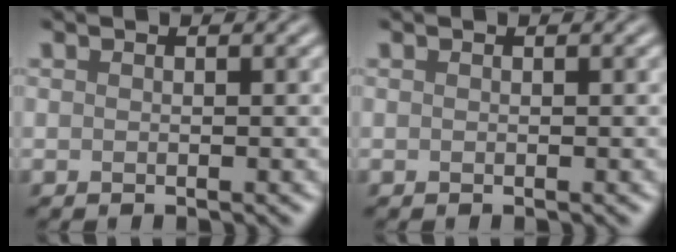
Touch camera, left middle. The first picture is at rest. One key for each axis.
{"total": 0.0}